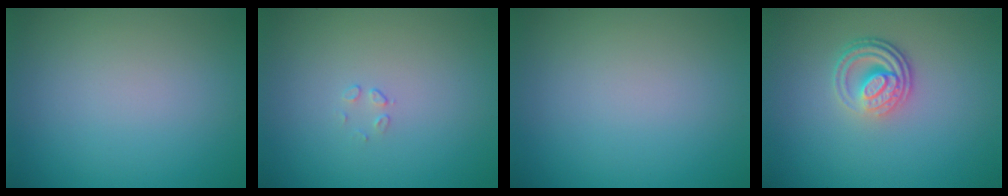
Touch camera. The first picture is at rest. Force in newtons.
{"total": 0.5, "press": 0.2, "slide": 0.5}
{"total": 0.0}
{"total": 3.8, "press": 2.7, "slide": 2.7}